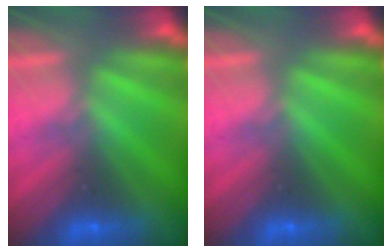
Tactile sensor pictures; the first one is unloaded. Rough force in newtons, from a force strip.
{"total": 0.0}